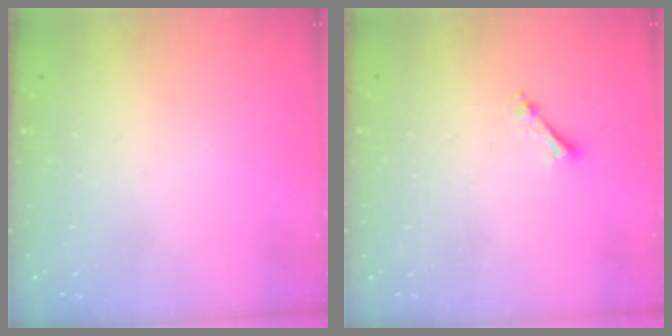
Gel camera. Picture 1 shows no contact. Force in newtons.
{"total": 2.5, "press": 2.5, "slide": 0.4}